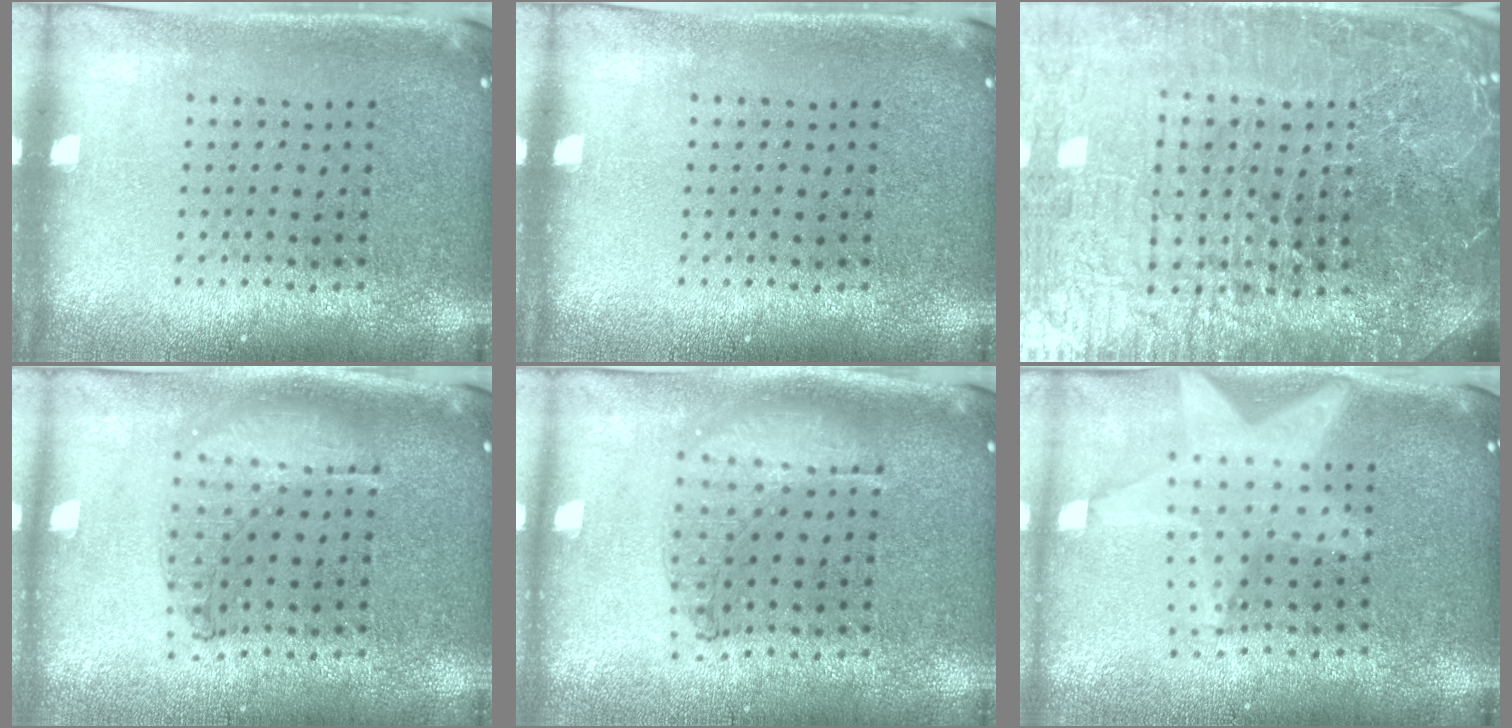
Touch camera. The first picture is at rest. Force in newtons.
{"total": 0.0}
{"total": 6.9, "press": 6.1, "slide": 3.1}
{"total": 1.0, "press": 0.9, "slide": 0.3}
{"total": 0.9, "press": 0.9, "slide": 0.2}
{"total": 2.1, "press": 1.7, "slide": 1.1}